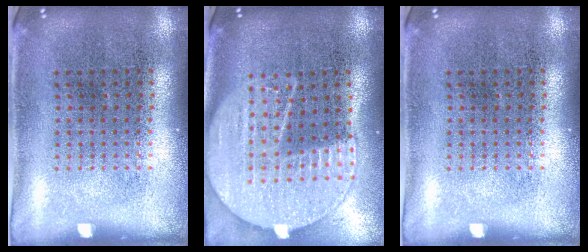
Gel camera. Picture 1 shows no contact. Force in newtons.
{"total": 2.0, "press": 1.8, "slide": 1.0}
{"total": 0.0}